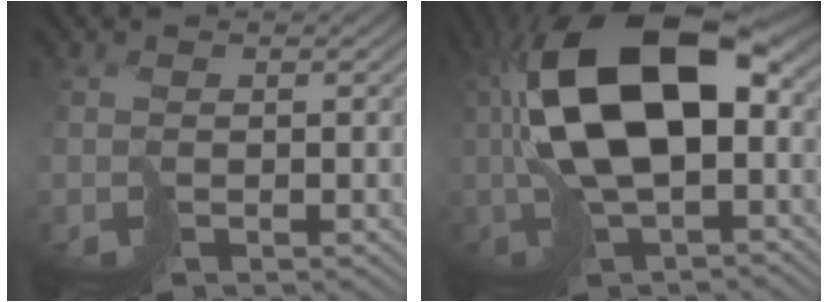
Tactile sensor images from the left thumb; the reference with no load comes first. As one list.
[{"total": 15.6, "force": [0.9, 7.2, 13.8], "torque": [-0.277, 0.011, 0.010]}]